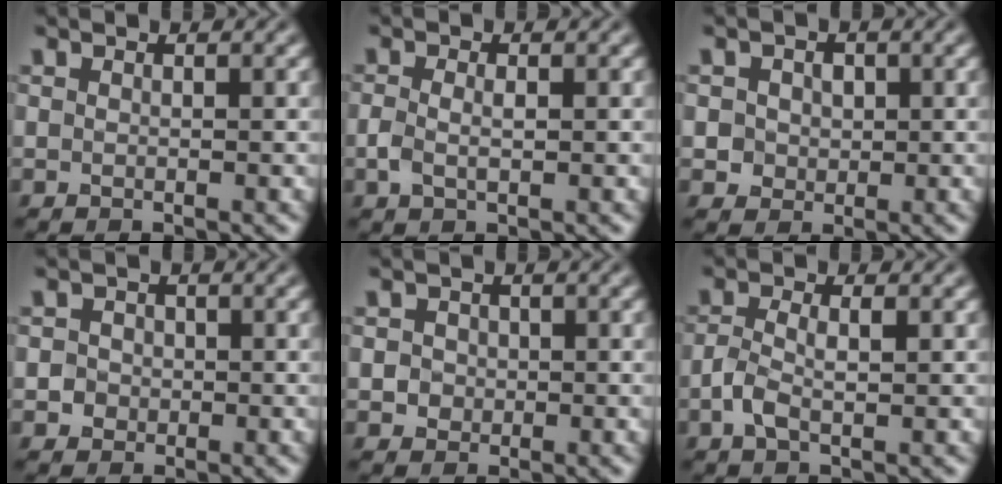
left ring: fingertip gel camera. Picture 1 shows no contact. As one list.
[{"total": 1.8, "force": [-0.3, 1.0, 1.5], "torque": [-0.035, -0.001, -0.005]}, {"total": 2.8, "force": [0.6, 2.5, 1.1], "torque": [-0.013, 0.005, 0.008]}, {"total": 2.3, "force": [0.1, 2.2, 0.7], "torque": [0.009, 0.008, -0.010]}, {"total": 2.3, "force": [0.3, 2.1, 0.7], "torque": [0.005, 0.005, 0.003]}, {"total": 2.3, "force": [-0.5, 1.1, 2.0], "torque": [-0.048, 0.002, -0.011]}]